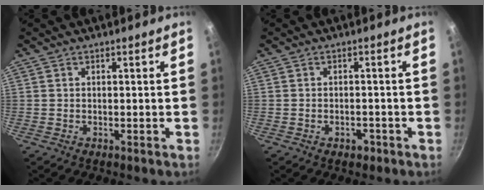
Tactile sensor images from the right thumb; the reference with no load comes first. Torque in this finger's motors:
{"motor_torque": [-0.37, -0.10, 0.17, 0.14, 0.02]}